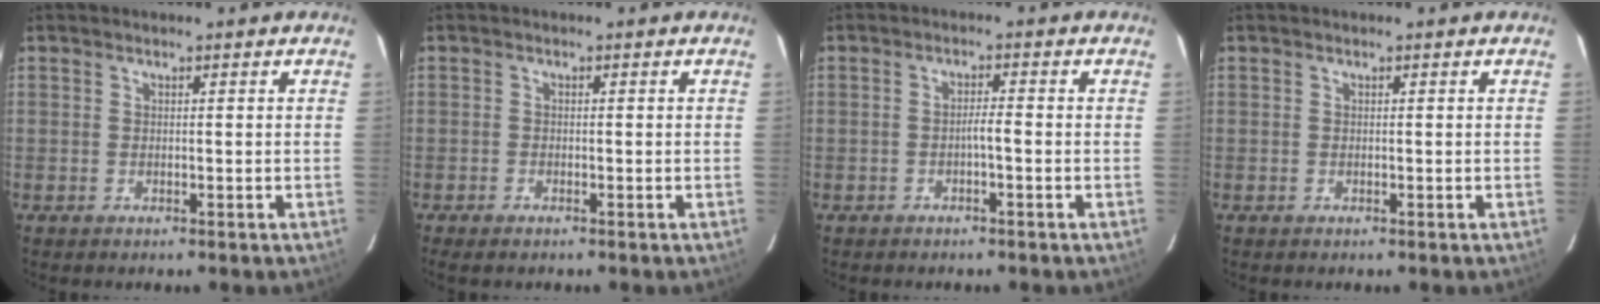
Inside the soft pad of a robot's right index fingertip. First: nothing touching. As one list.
[{"total": 1.7, "force": [-1.3, 0.6, 0.9], "torque": [-0.019, -0.002, -0.018]}, {"total": 2.0, "force": [-0.7, 0.1, 1.8], "torque": [-0.029, 0.003, -0.015]}, {"total": 0.0}]